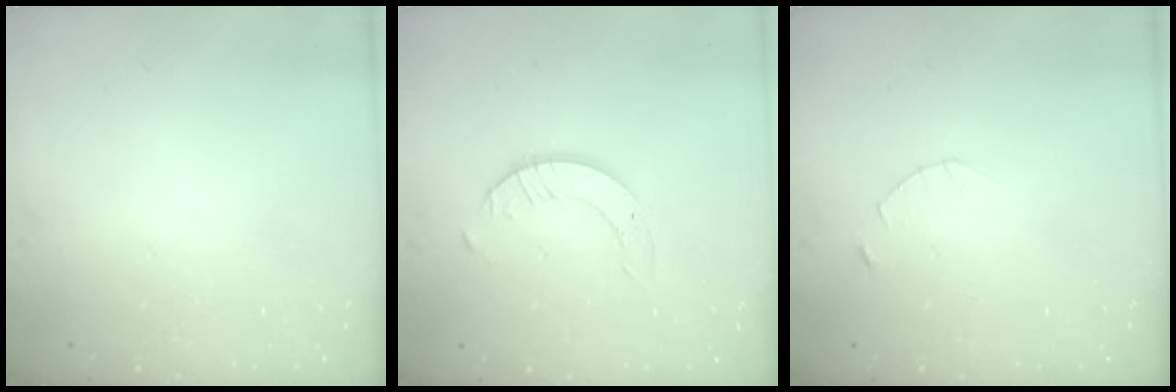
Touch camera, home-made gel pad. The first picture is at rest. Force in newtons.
{"total": 3.3, "press": 3.3, "slide": 0.3}
{"total": 2.5, "press": 2.4, "slide": 0.3}